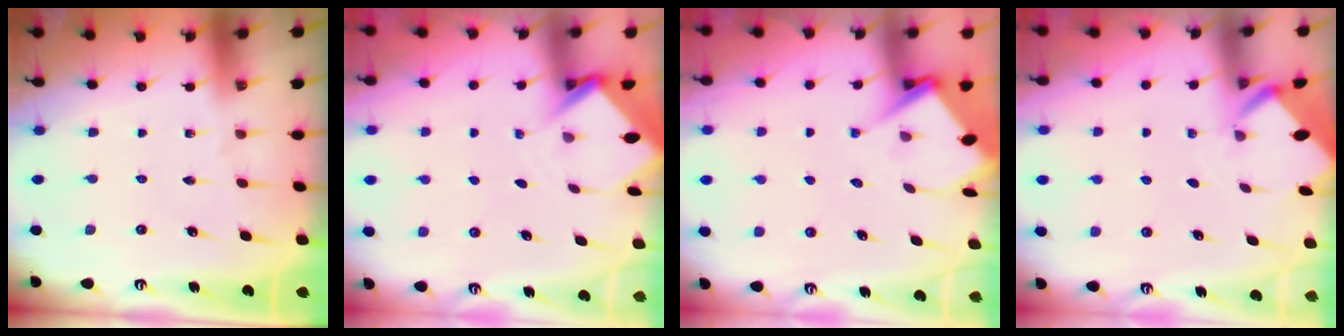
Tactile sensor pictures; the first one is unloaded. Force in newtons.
{"total": 3.0, "press": 3.0, "slide": 0.2}
{"total": 6.8, "press": 6.8, "slide": 0.5}
{"total": 1.9, "press": 1.9, "slide": 0.2}